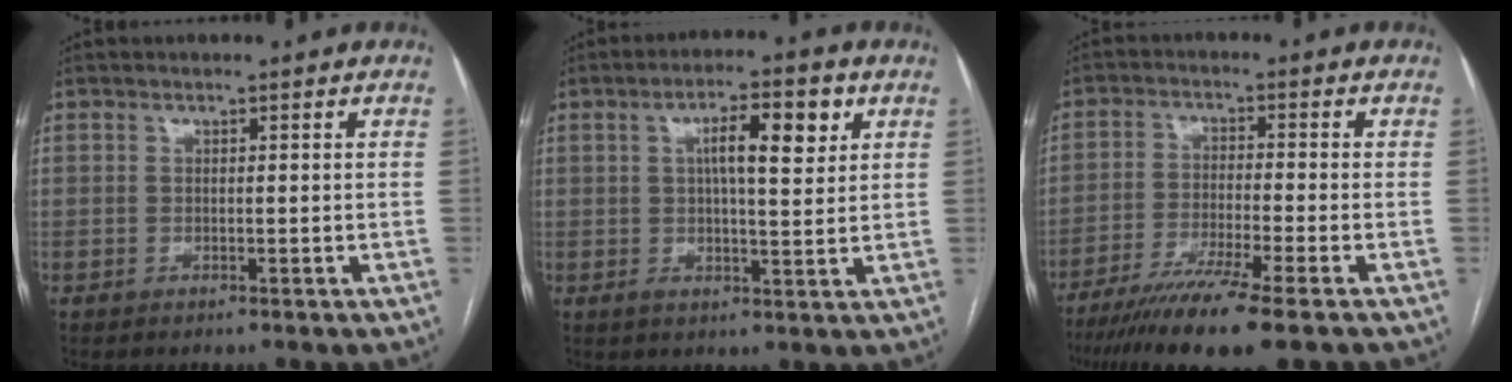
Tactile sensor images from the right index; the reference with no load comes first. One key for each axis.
{"total": 7.2, "fx": 2.5, "fy": 1.6, "fz": 6.5, "tx": -0.107, "ty": 0.012, "tz": 0.038}
{"total": 11.9, "fx": -8.8, "fy": -1.1, "fz": 7.9, "tx": -0.130, "ty": -0.032, "tz": -0.140}